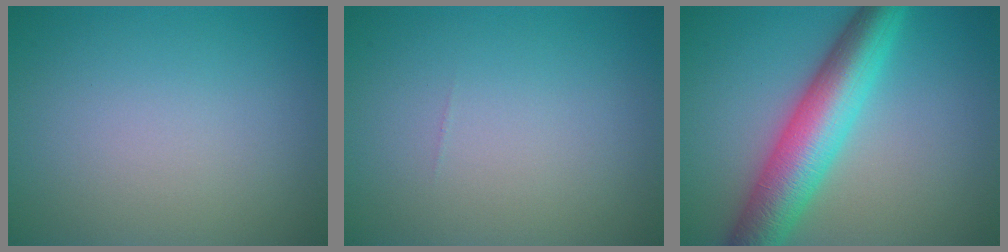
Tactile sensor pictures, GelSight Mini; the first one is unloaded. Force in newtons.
{"total": 0.0}
{"total": 8.1, "press": 8.1, "slide": 0.1}